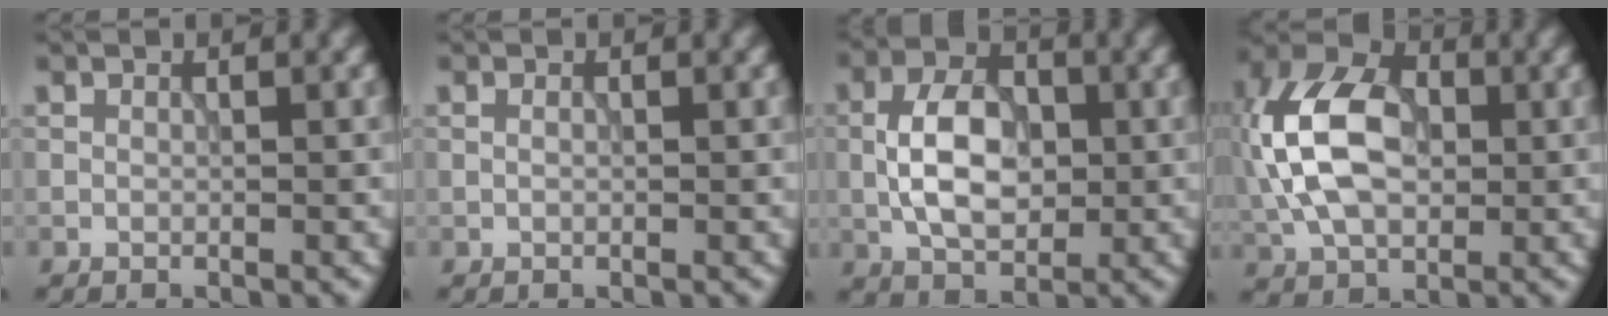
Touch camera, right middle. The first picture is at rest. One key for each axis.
{"total": 0.5, "fx": 0.1, "fy": 0.3, "fz": 0.4, "tx": -0.010, "ty": -0.001, "tz": 0.001}
{"total": 6.3, "fx": -0.4, "fy": 3.8, "fz": 5.0, "tx": -0.093, "ty": 0.005, "tz": -0.012}
{"total": 10.8, "fx": 0.4, "fy": 7.0, "fz": 8.2, "tx": -0.185, "ty": 0.025, "tz": -0.013}